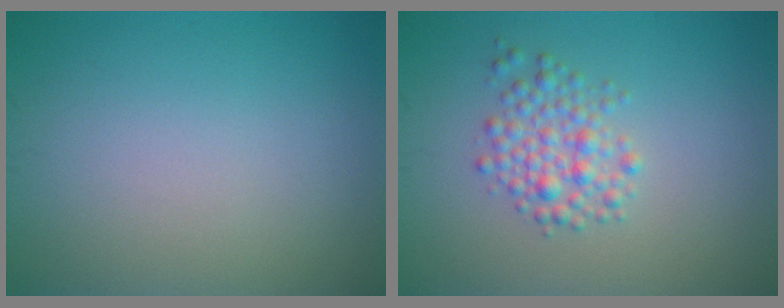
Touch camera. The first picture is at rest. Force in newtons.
{"total": 2.8, "press": 2.8, "slide": 0.1}